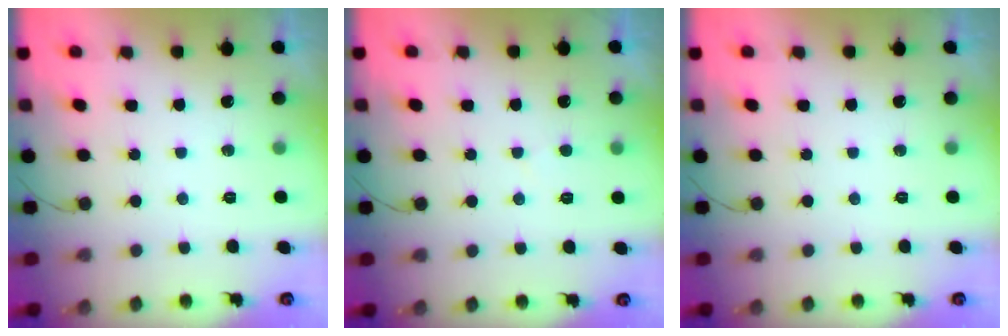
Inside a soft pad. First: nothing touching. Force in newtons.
{"total": 2.2, "press": 2.2, "slide": 0.3}
{"total": 0.0}